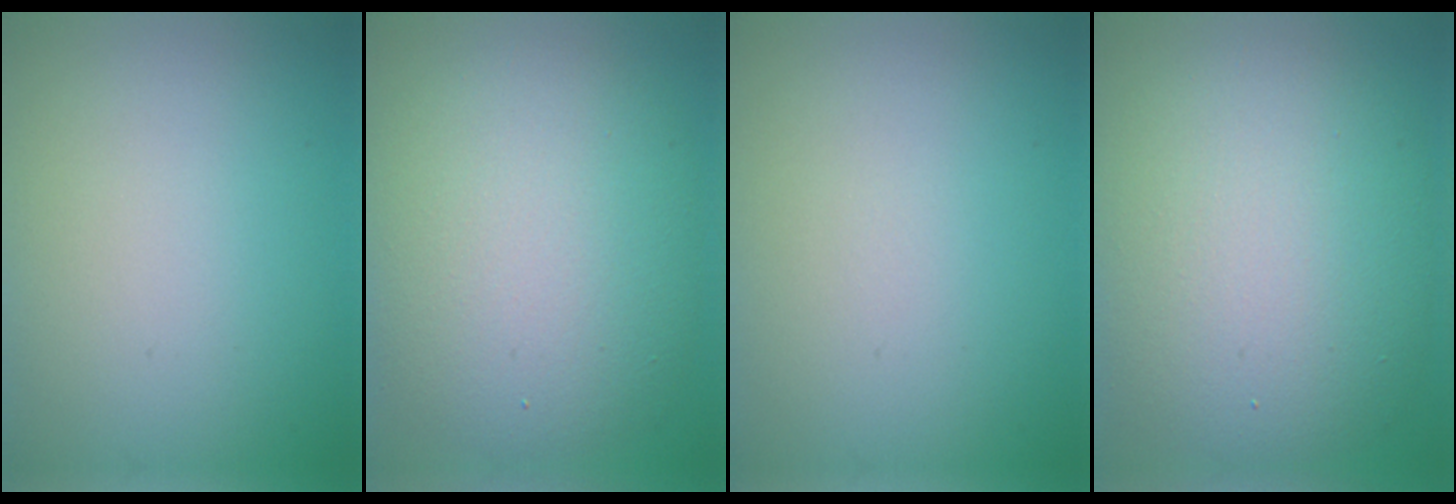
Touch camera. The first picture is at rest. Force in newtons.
{"total": 9.9, "press": 9.9, "slide": 0.5}
{"total": 0.0}
{"total": 11.4, "press": 11.4, "slide": 0.8}